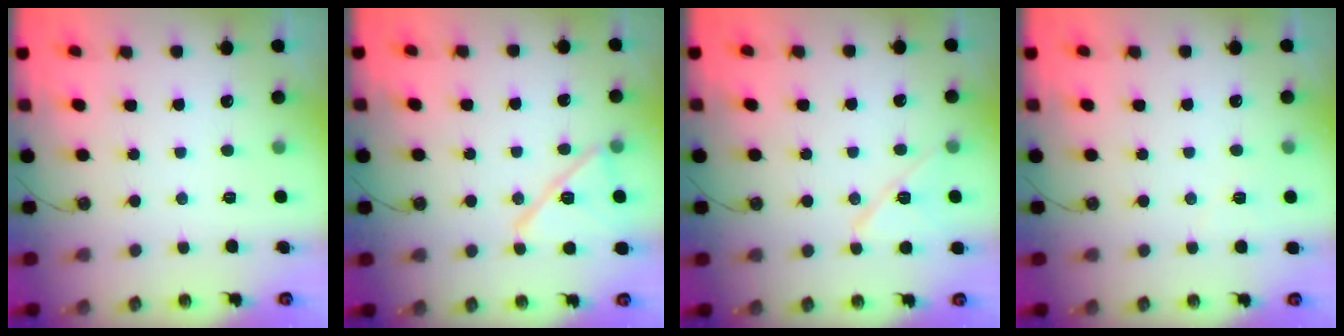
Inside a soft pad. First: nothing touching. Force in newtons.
{"total": 13.5, "press": 13.5, "slide": 0.7}
{"total": 9.9, "press": 9.9, "slide": 0.5}
{"total": 2.9, "press": 2.1, "slide": 2.0}